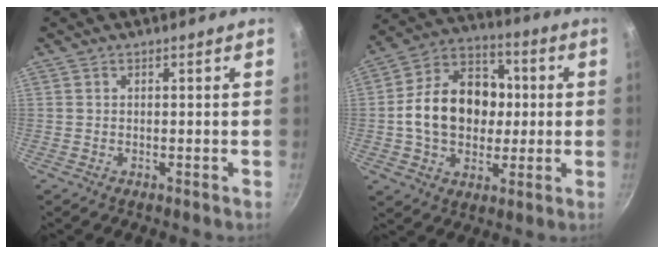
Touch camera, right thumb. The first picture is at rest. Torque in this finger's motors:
{"motor_torque": [-0.08, 1.27, 0.83, -0.84, 0.37]}